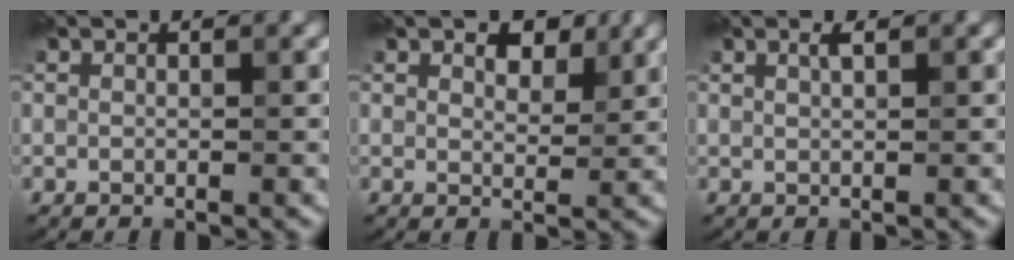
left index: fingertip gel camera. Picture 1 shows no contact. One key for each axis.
{"total": 3.5, "fx": 2.2, "fy": 1.7, "fz": 2.2, "tx": -0.032, "ty": 0.002, "tz": 0.031}
{"total": 1.0, "fx": 0.6, "fy": 0.2, "fz": 0.8, "tx": -0.017, "ty": 0.002, "tz": 0.010}